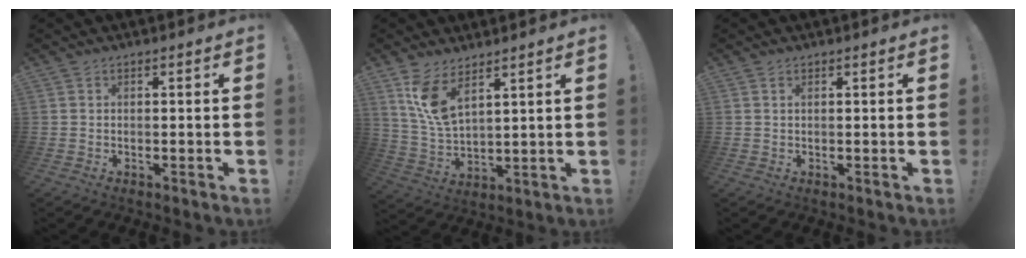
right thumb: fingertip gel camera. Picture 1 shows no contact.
{"total": 9.7, "force": [6.4, 3.7, 6.2], "torque": [-0.124, -0.033, 0.120]}
{"total": 0.7, "force": [0.3, 0.0, 0.6], "torque": [-0.017, 0.003, 0.007]}